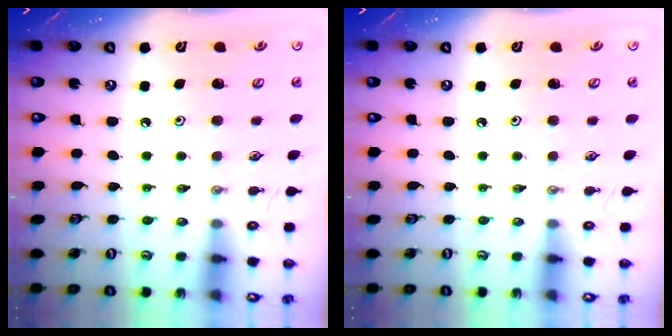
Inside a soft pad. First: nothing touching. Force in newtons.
{"total": 0.0}